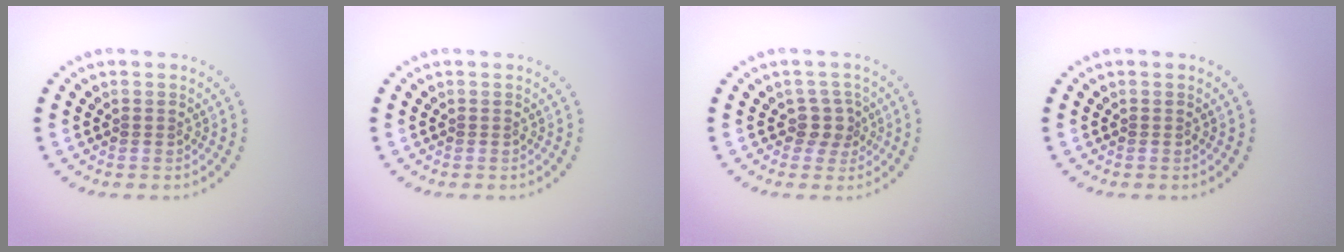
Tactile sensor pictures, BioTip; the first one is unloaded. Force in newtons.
{"total": 0.0}
{"total": 1.8, "press": 1.5, "slide": 1.1}
{"total": 0.0}